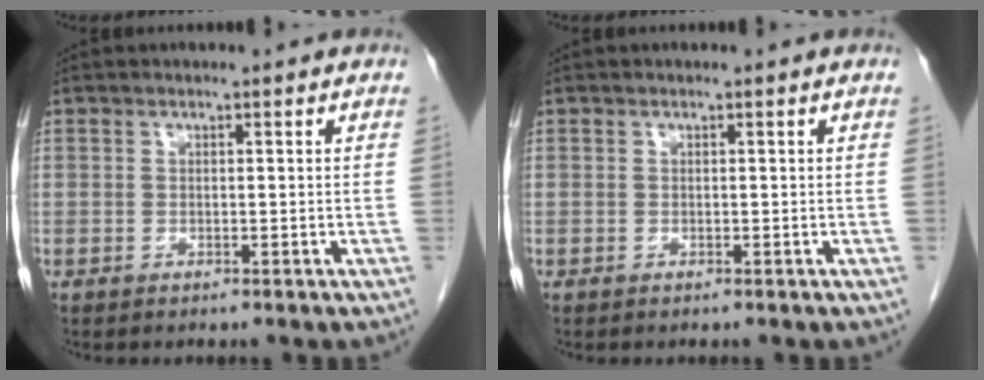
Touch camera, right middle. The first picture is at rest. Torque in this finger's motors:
{"motor_torque": [-0.01, -0.01, 0.01, 0.00]}